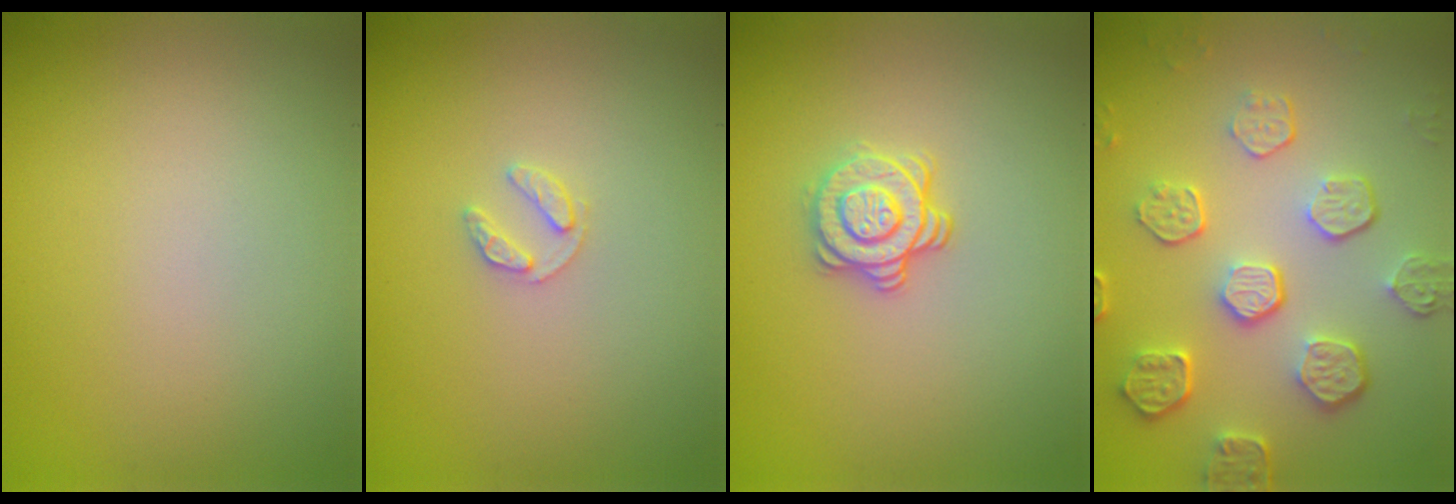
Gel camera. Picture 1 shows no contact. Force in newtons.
{"total": 1.3, "press": 1.3, "slide": 0.2}
{"total": 2.9, "press": 2.5, "slide": 1.4}
{"total": 5.8, "press": 4.2, "slide": 3.9}